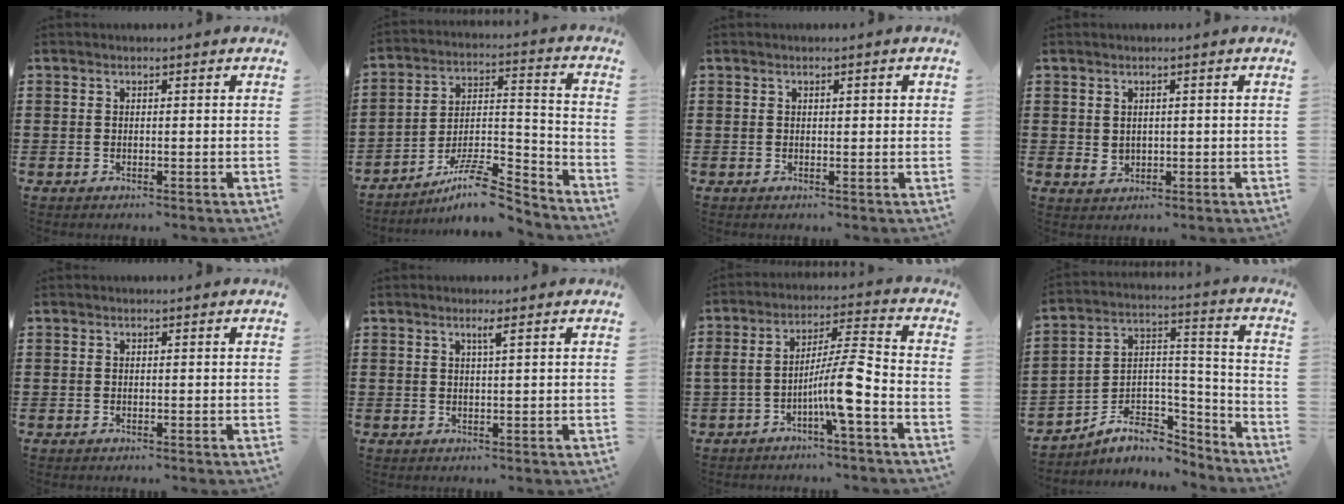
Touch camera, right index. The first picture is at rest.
{"total": 10.8, "force": [-8.9, 2.5, 5.6], "torque": [-0.085, 0.029, -0.167]}
{"total": 0.6, "force": [0.2, 0.1, 0.6], "torque": [-0.012, 0.001, 0.003]}
{"total": 1.8, "force": [0.5, 1.4, 1.0], "torque": [-0.021, 0.005, 0.008]}
{"total": 0.0}
{"total": 1.4, "force": [0.7, -0.2, 1.2], "torque": [-0.023, -0.002, 0.011]}
{"total": 9.6, "force": [-4.3, 1.0, 8.5], "torque": [-0.159, 0.001, -0.085]}
{"total": 7.1, "force": [-5.3, 4.1, 2.3], "torque": [-0.045, 0.006, -0.097]}